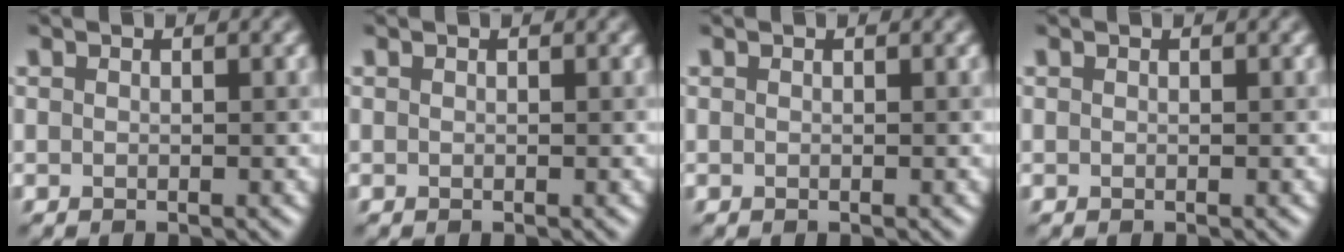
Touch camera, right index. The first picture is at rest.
{"total": 0.0}
{"total": 0.0}
{"total": 0.0}